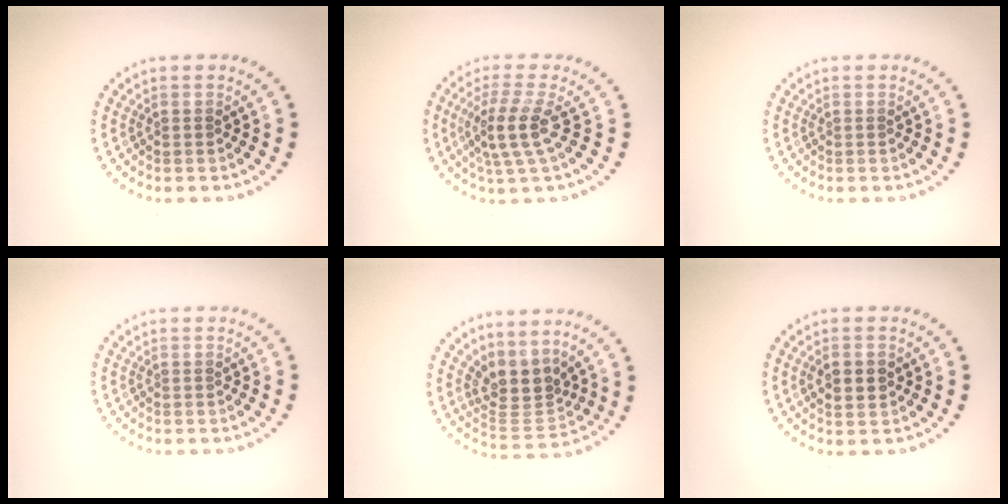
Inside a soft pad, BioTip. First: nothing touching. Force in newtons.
{"total": 3.6, "press": 3.0, "slide": 2.0}
{"total": 0.0}
{"total": 0.0}
{"total": 3.6, "press": 2.7, "slide": 2.4}
{"total": 2.3, "press": 2.3, "slide": 0.2}